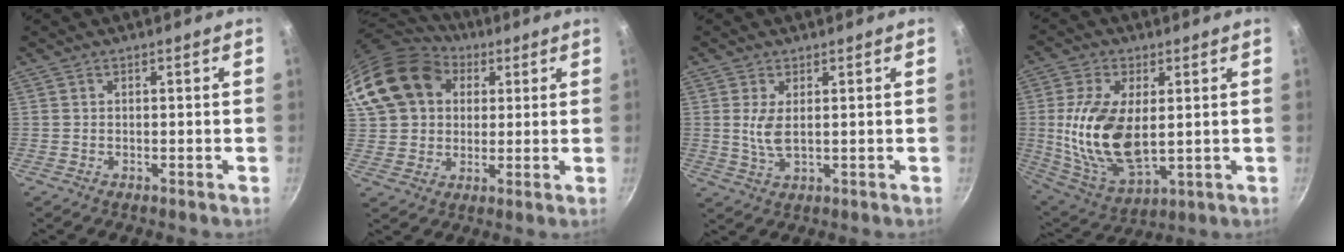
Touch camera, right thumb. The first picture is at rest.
{"total": 17.7, "force": [6.4, 13.8, 9.1], "torque": [-0.156, 0.019, 0.113]}
{"total": 4.3, "force": [0.8, 1.9, 3.8], "torque": [-0.077, -0.009, 0.018]}
{"total": 17.0, "force": [1.2, 9.0, 14.4], "torque": [-0.273, -0.014, 0.033]}